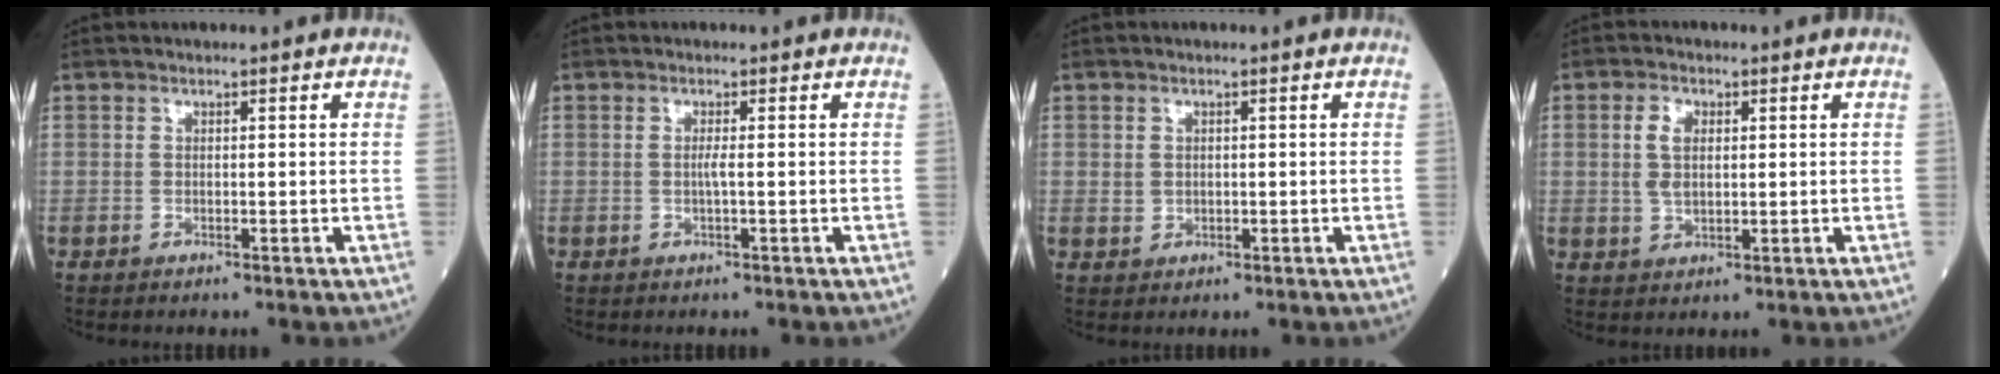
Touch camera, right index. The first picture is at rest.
{"total": 1.0, "force": [0.0, -0.2, 0.9], "torque": [-0.021, 0.000, -0.001]}
{"total": 1.5, "force": [0.3, 1.4, 0.6], "torque": [-0.013, 0.001, 0.012]}
{"total": 3.9, "force": [1.0, 2.2, 3.1], "torque": [-0.068, 0.004, 0.023]}